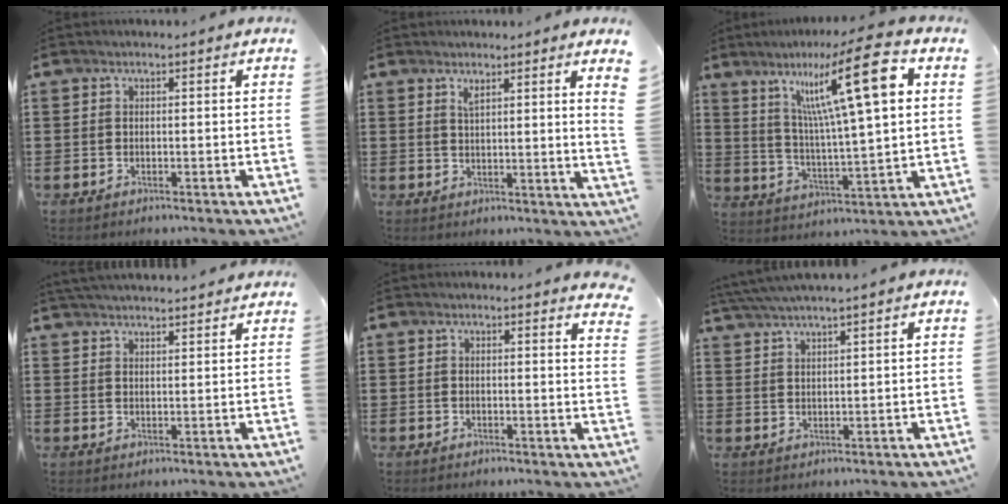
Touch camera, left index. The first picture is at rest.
{"total": 2.7, "force": [2.0, -0.6, 1.7], "torque": [-0.033, -0.008, 0.032]}
{"total": 16.2, "force": [7.6, 2.3, 14.1], "torque": [-0.259, -0.011, 0.115]}
{"total": 3.2, "force": [3.2, -0.3, 0.2], "torque": [-0.014, -0.007, 0.059]}
{"total": 1.6, "force": [1.4, -0.1, 0.7], "torque": [-0.010, -0.003, 0.025]}
{"total": 3.5, "force": [3.3, -0.4, 1.2], "torque": [-0.033, -0.008, 0.061]}